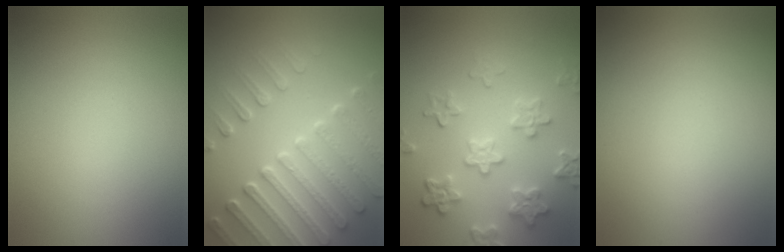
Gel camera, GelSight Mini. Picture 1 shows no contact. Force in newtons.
{"total": 7.3, "press": 5.6, "slide": 4.7}
{"total": 5.4, "press": 4.2, "slide": 3.3}
{"total": 0.0}